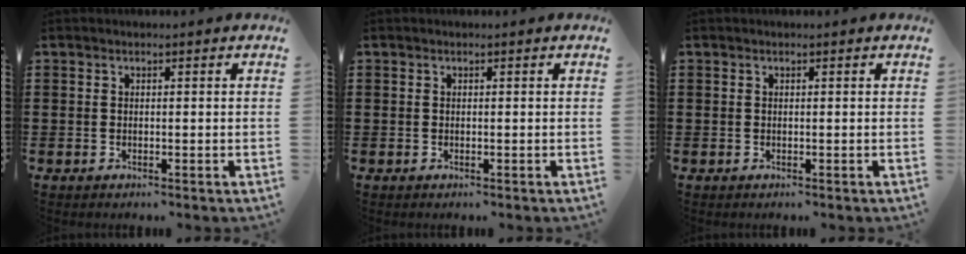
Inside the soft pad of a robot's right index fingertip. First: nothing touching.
{"total": 0.0}
{"total": 0.0}